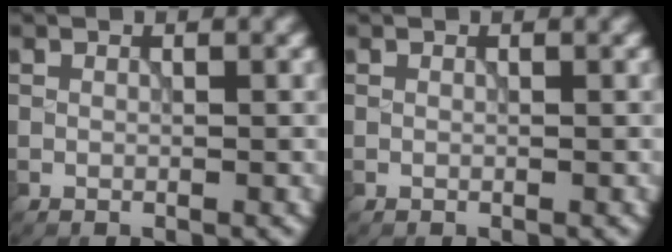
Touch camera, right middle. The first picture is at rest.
{"total": 0.0}